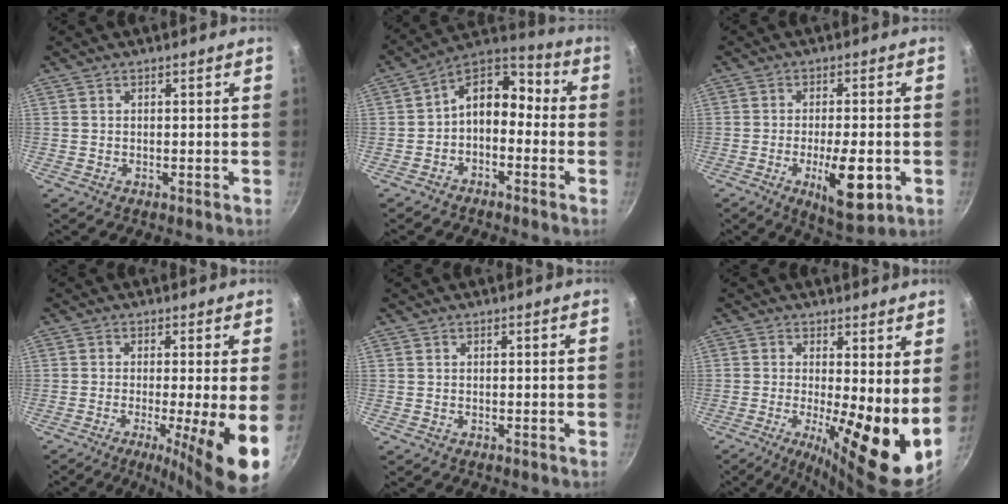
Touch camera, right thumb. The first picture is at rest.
{"total": 9.9, "force": [-1.7, 6.8, 7.0], "torque": [-0.089, 0.063, -0.045]}
{"total": 13.3, "force": [-4.1, 4.4, 11.9], "torque": [-0.179, 0.006, -0.056]}
{"total": 11.3, "force": [-2.4, 1.1, 11.0], "torque": [-0.164, -0.013, -0.035]}
{"total": 0.0}
{"total": 13.7, "force": [-0.8, 3.5, 13.2], "torque": [-0.182, -0.022, -0.014]}